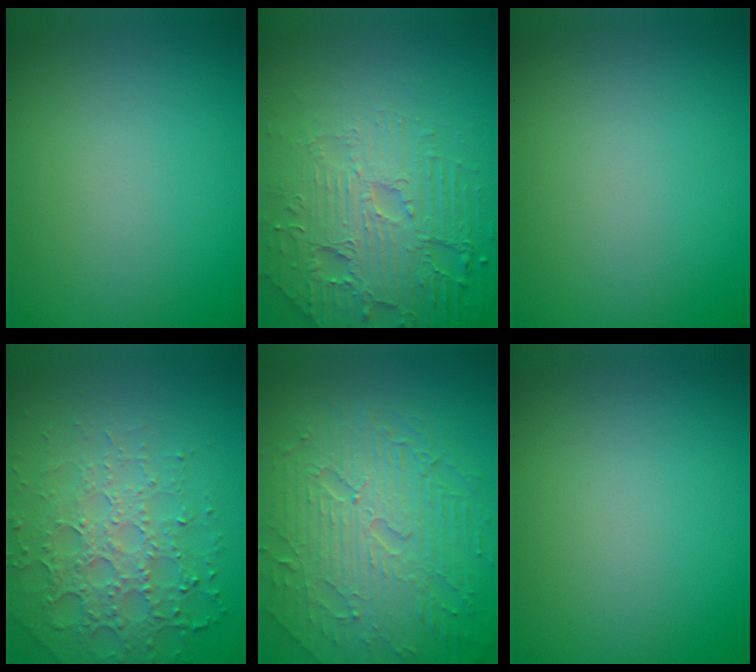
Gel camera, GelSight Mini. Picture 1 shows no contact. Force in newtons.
{"total": 7.4, "press": 5.5, "slide": 5.0}
{"total": 0.0}
{"total": 5.5, "press": 4.5, "slide": 3.3}
{"total": 9.4, "press": 6.2, "slide": 7.0}
{"total": 0.0}